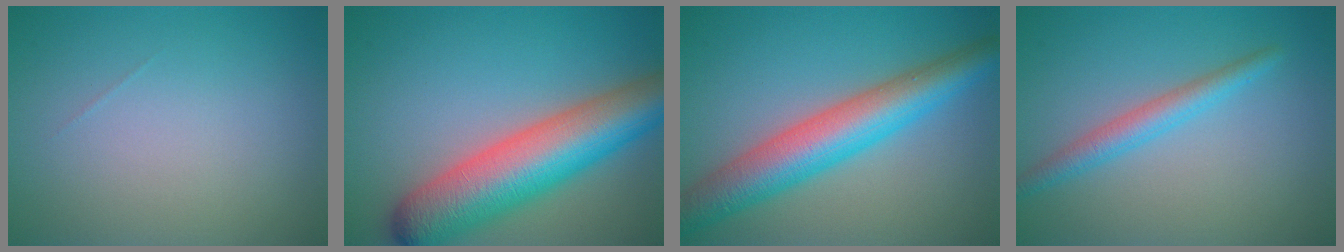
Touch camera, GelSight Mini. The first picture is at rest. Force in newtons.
{"total": 10.4, "press": 10.4, "slide": 0.4}
{"total": 7.8, "press": 7.8, "slide": 0.1}
{"total": 2.6, "press": 2.6, "slide": 0.1}